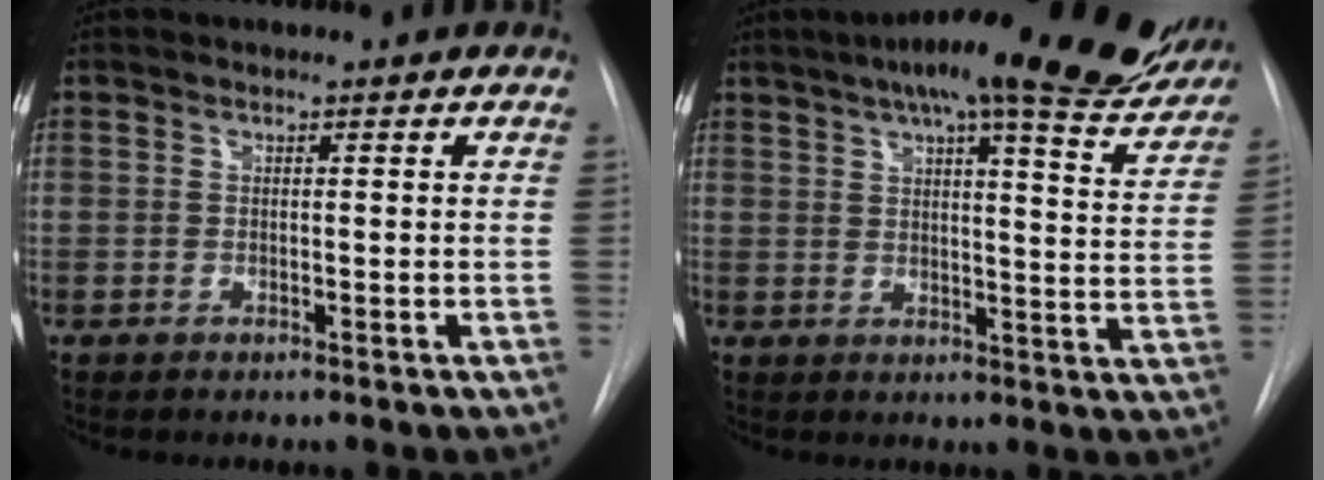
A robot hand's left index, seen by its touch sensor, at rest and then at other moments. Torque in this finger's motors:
{"motor_torque": [1.00, -1.14, 0.56, 0.10]}